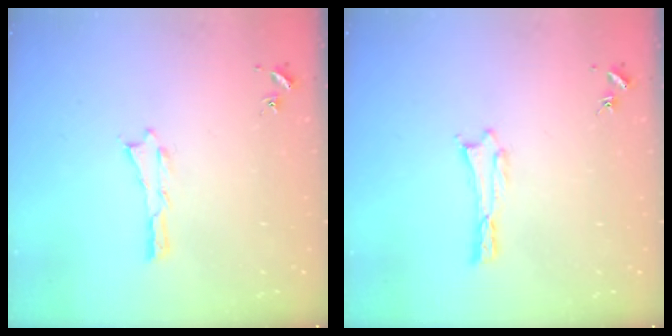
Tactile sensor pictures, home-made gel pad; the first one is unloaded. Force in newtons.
{"total": 0.0}